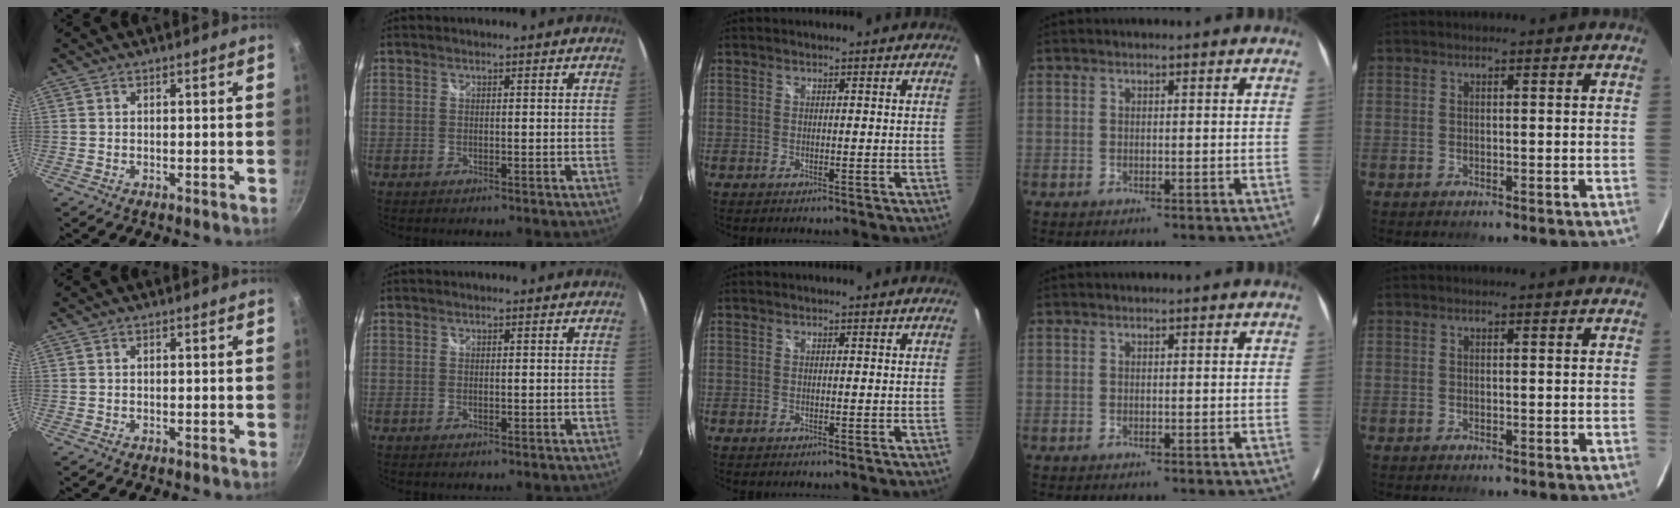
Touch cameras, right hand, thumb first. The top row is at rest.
{"index": {"total": 0.5, "force": [0.0, 0.3, 0.4], "torque": [-0.005, -0.001, 0.000]}}